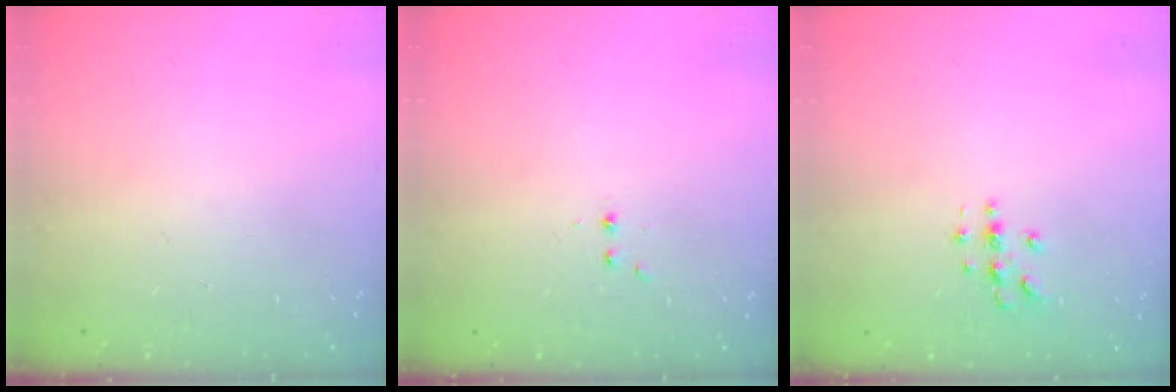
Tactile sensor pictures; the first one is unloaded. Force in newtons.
{"total": 2.2, "press": 1.9, "slide": 1.0}
{"total": 3.0, "press": 3.0, "slide": 0.3}